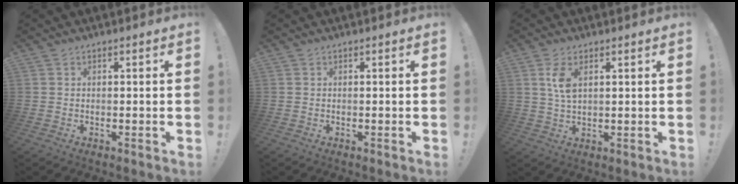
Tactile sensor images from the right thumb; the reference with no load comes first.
{"total": 0.0}
{"total": 5.5, "force": [2.0, 2.4, 4.5], "torque": [-0.083, -0.008, 0.031]}